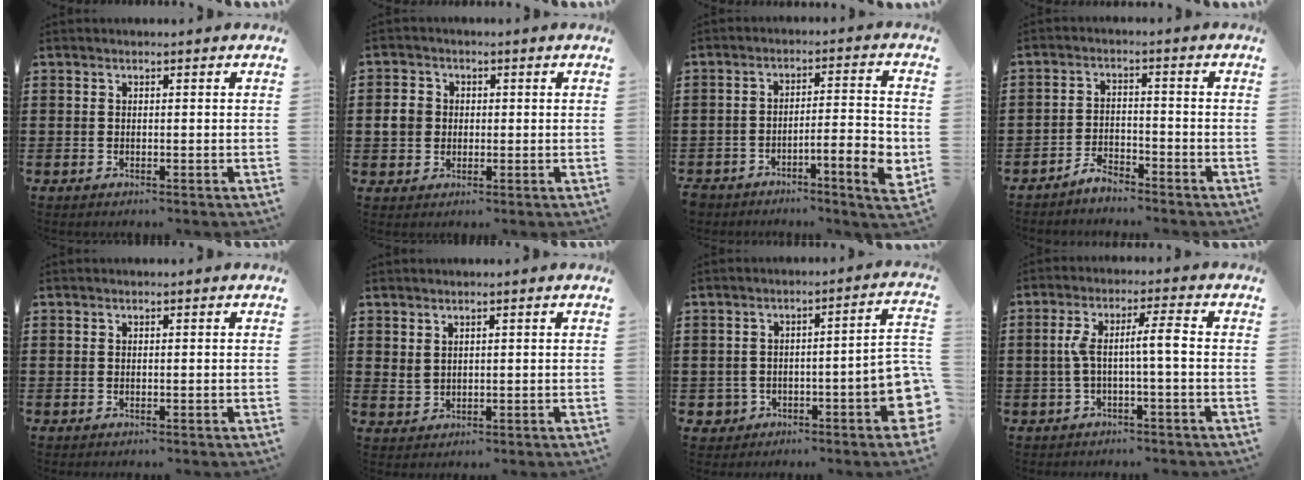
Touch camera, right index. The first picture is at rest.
{"total": 3.3, "force": [-0.1, 3.1, 1.4], "torque": [-0.045, 0.007, -0.007]}
{"total": 6.6, "force": [-4.3, 1.3, 4.9], "torque": [-0.078, 0.000, -0.075]}
{"total": 3.0, "force": [-3.0, 0.6, 0.3], "torque": [-0.014, 0.005, -0.059]}
{"total": 0.0}
{"total": 1.8, "force": [1.4, 0.9, 0.6], "torque": [-0.016, 0.002, 0.028]}
{"total": 6.4, "force": [-2.6, 2.8, 5.1], "torque": [-0.091, -0.003, -0.046]}
{"total": 5.7, "force": [-0.4, 0.6, 5.7], "torque": [-0.114, 0.002, -0.016]}